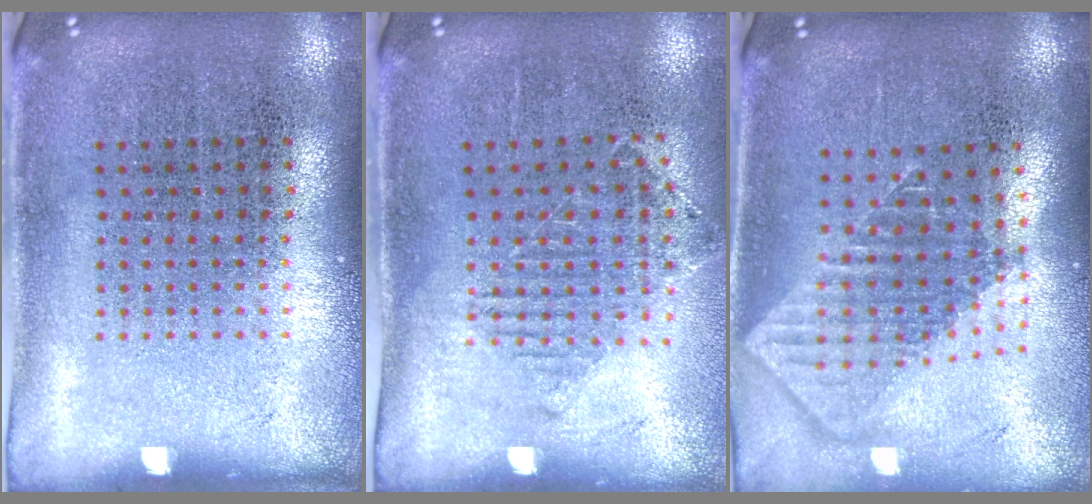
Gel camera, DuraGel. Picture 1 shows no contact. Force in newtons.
{"total": 1.2, "press": 1.1, "slide": 0.4}
{"total": 1.9, "press": 1.5, "slide": 1.2}